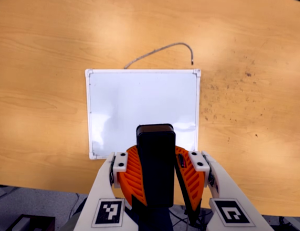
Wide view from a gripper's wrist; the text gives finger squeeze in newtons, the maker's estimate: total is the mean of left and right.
{"total": 11.0, "left": 10.8, "right": 11.2}